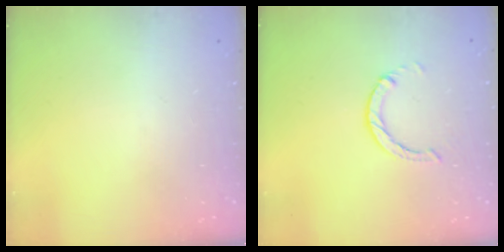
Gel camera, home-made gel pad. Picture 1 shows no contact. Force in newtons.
{"total": 1.0, "press": 0.9, "slide": 0.3}